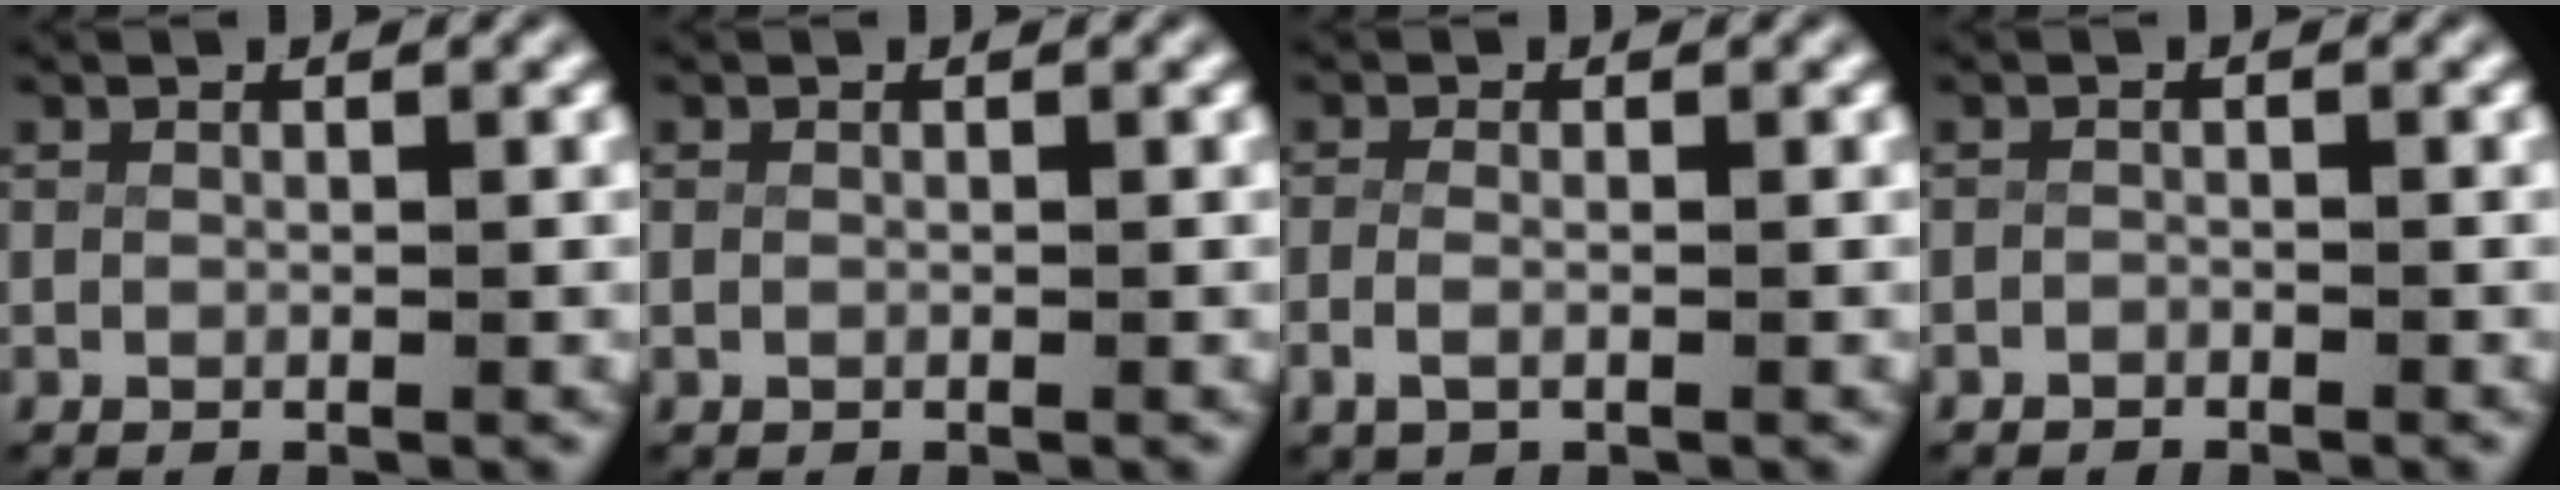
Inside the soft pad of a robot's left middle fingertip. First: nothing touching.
{"total": 0.7, "force": [-0.1, 0.6, 0.3], "torque": [-0.013, -0.006, 0.003]}
{"total": 1.9, "force": [-1.1, 0.8, 1.3], "torque": [-0.048, -0.017, -0.012]}
{"total": 0.9, "force": [-0.9, 0.2, -0.1], "torque": [-0.007, -0.014, -0.009]}